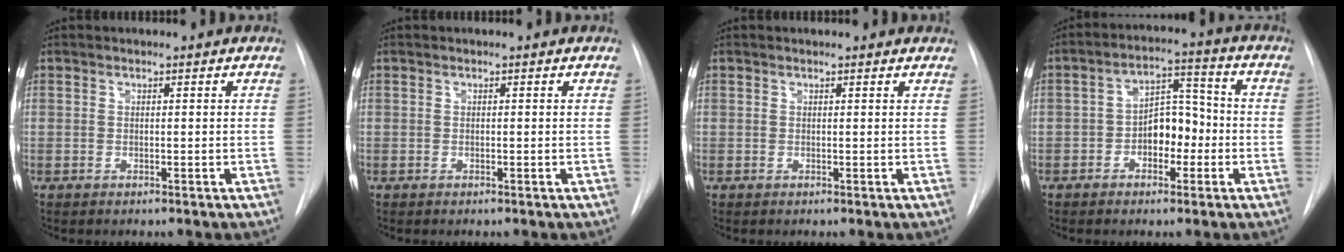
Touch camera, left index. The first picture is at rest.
{"total": 0.0}
{"total": 2.0, "force": [1.7, 0.7, 0.7], "torque": [-0.011, 0.011, 0.007]}
{"total": 7.1, "force": [-2.8, 4.0, 5.2], "torque": [-0.080, 0.021, -0.047]}